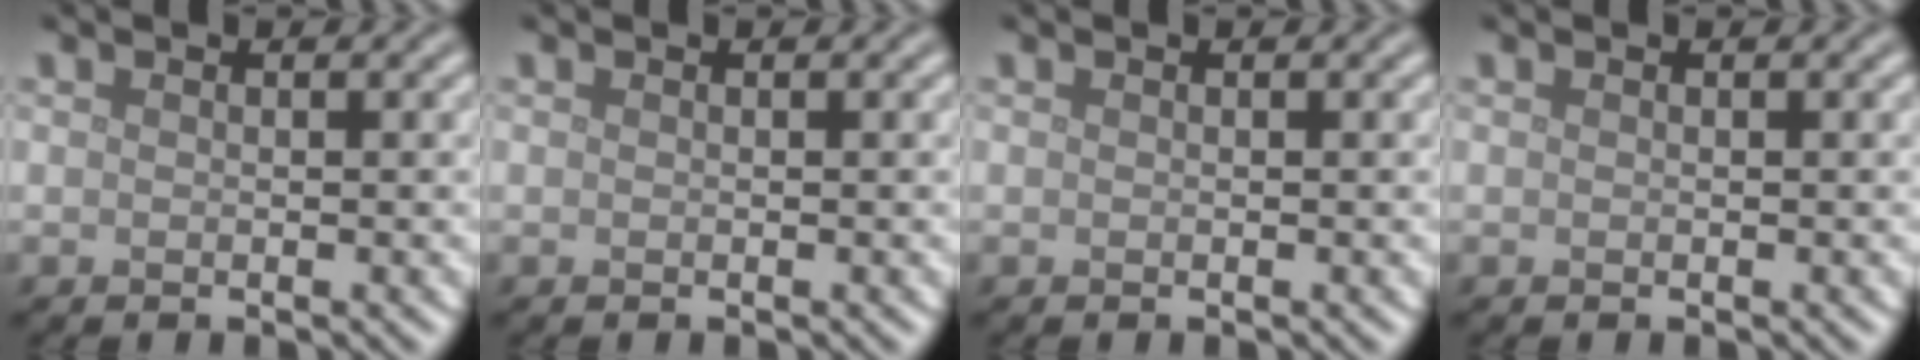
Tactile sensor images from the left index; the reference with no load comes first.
{"total": 0.0}
{"total": 0.0}
{"total": 0.0}